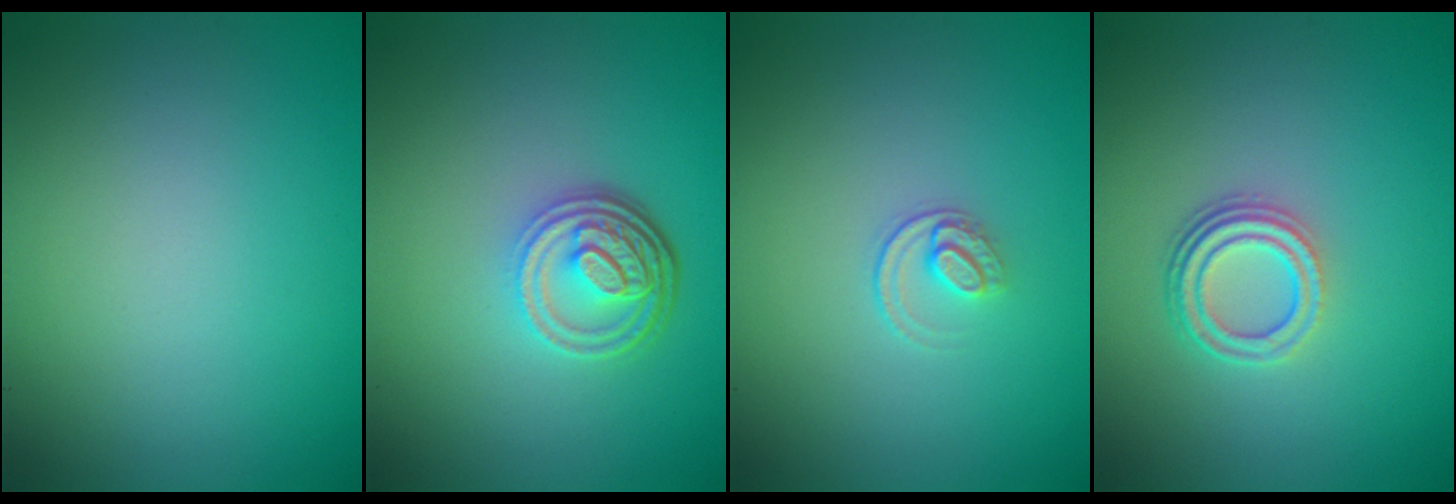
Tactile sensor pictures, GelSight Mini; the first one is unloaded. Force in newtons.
{"total": 4.7, "press": 3.5, "slide": 3.2}
{"total": 1.4, "press": 0.9, "slide": 1.0}
{"total": 3.3, "press": 2.4, "slide": 2.2}